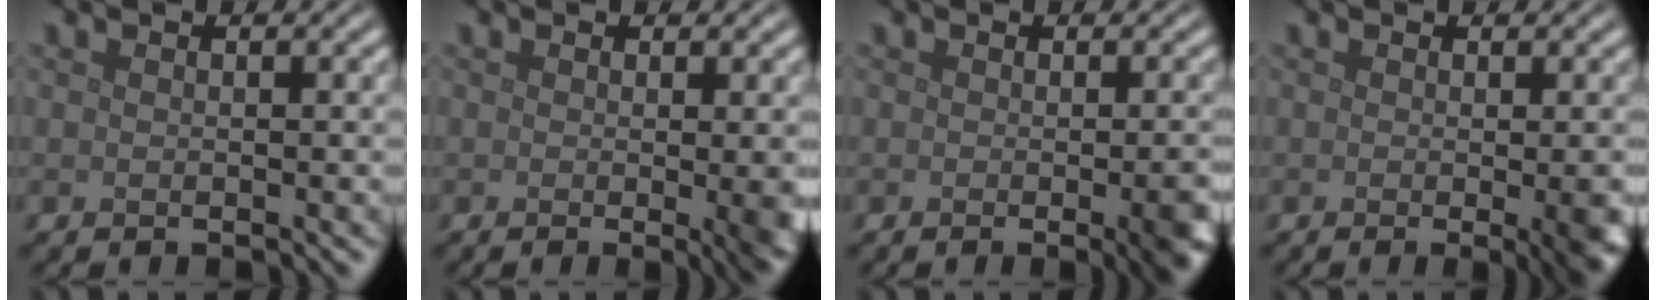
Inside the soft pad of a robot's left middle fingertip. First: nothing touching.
{"total": 5.0, "force": [-0.4, 1.8, 4.7], "torque": [-0.038, -0.009, -0.003]}
{"total": 4.4, "force": [-1.0, 1.5, 4.1], "torque": [-0.038, -0.006, -0.008]}
{"total": 4.0, "force": [-0.7, 1.2, 3.8], "torque": [-0.039, -0.008, -0.008]}